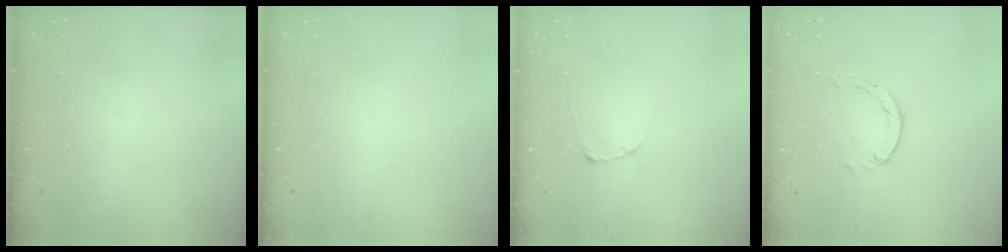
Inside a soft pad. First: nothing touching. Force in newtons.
{"total": 0.0}
{"total": 2.2, "press": 2.2, "slide": 0.3}
{"total": 0.5, "press": 0.5, "slide": 0.1}